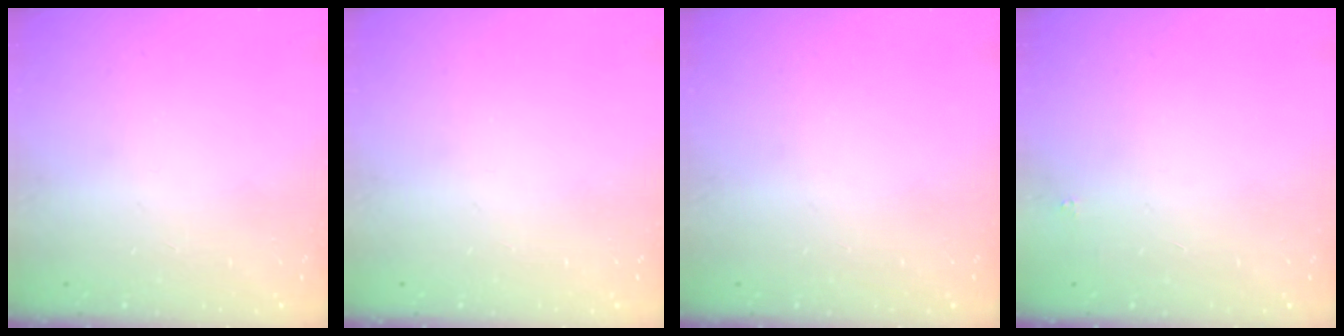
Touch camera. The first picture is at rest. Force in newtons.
{"total": 0.0}
{"total": 0.0}
{"total": 1.8, "press": 1.7, "slide": 0.1}